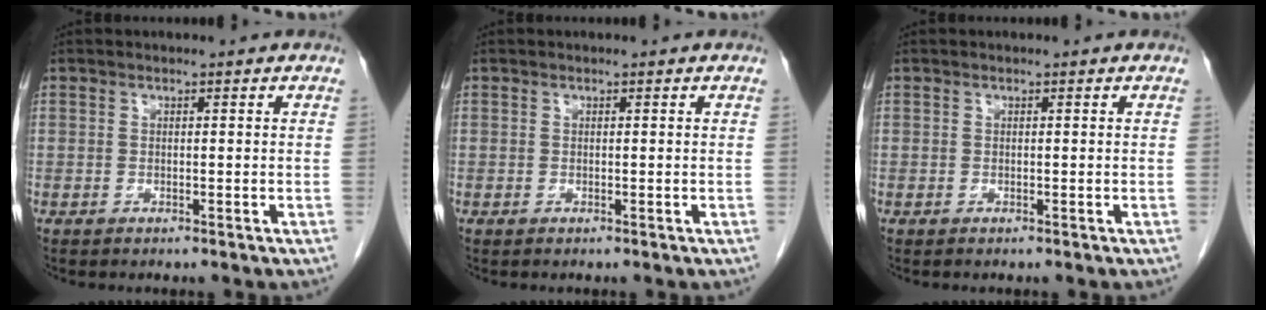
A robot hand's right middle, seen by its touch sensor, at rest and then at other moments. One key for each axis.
{"total": 0.0}
{"total": 0.0}